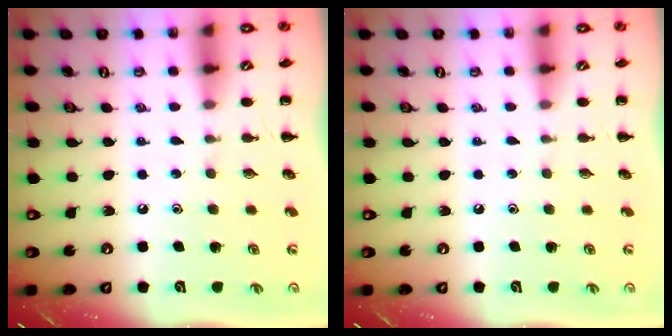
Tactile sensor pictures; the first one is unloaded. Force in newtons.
{"total": 0.0}